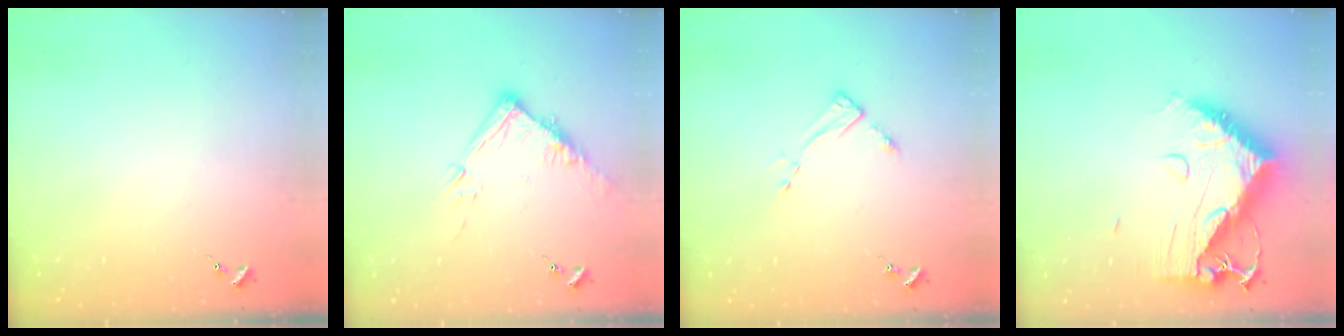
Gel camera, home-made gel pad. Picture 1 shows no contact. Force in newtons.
{"total": 12.1, "press": 12.1, "slide": 1.2}
{"total": 3.6, "press": 3.5, "slide": 0.4}
{"total": 15.7, "press": 15.6, "slide": 1.5}